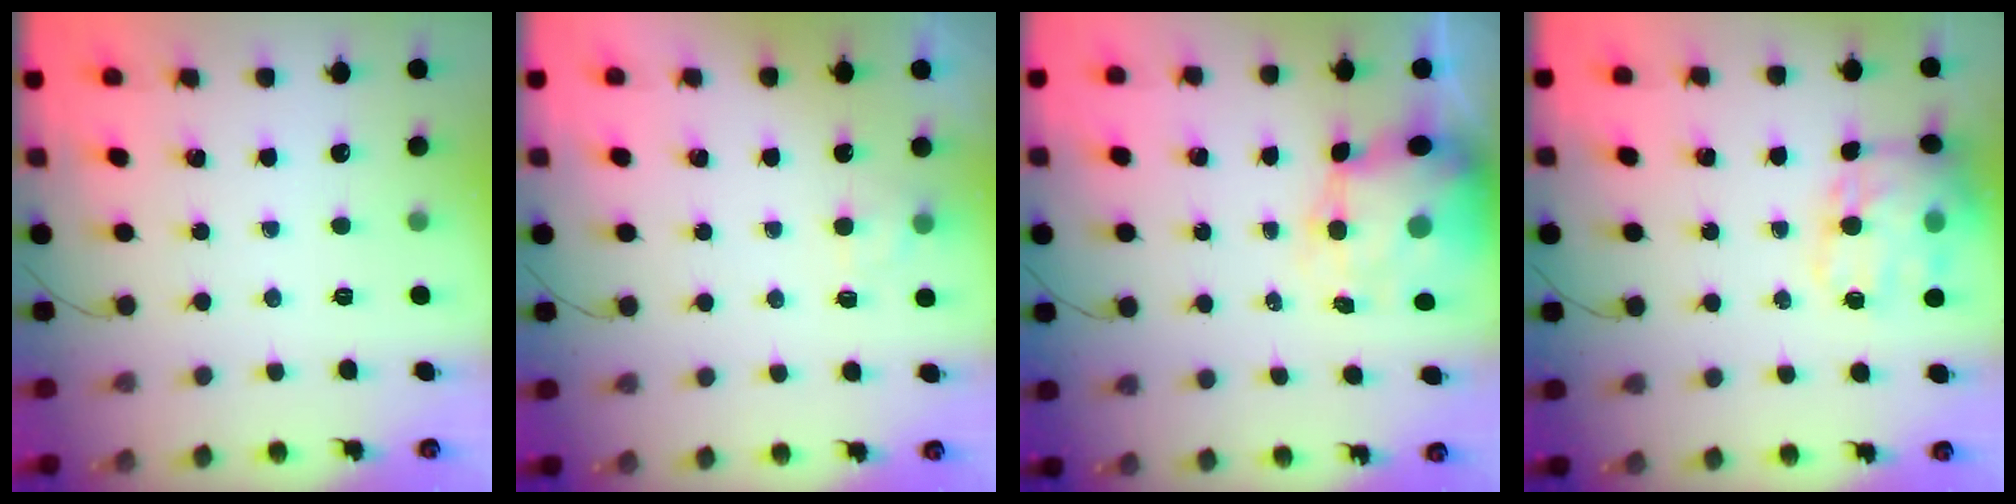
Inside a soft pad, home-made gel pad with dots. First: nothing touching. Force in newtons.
{"total": 2.7, "press": 2.3, "slide": 1.4}
{"total": 8.5, "press": 8.2, "slide": 2.4}
{"total": 17.9, "press": 17.6, "slide": 3.1}